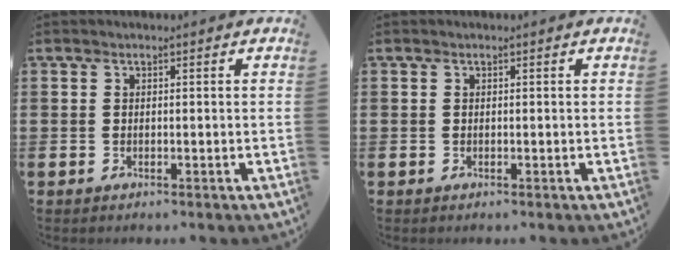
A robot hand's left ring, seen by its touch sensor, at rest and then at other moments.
{"total": 0.0}